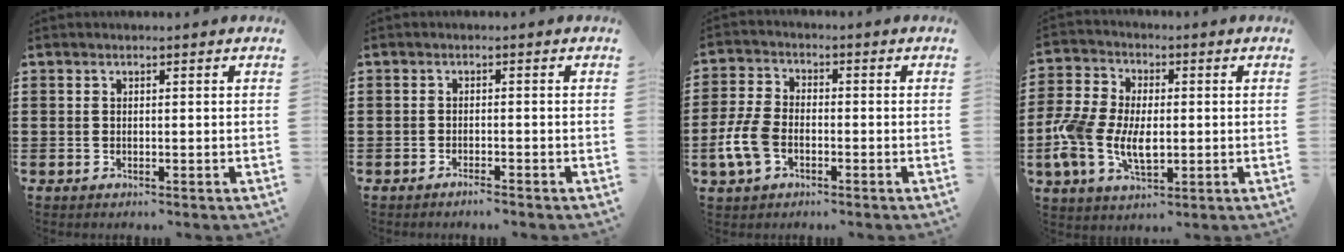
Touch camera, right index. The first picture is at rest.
{"total": 1.2, "force": [-1.1, -0.1, 0.5], "torque": [-0.010, -0.003, -0.019]}
{"total": 6.0, "force": [-2.3, 3.6, 4.2], "torque": [-0.114, -0.003, -0.051]}
{"total": 8.8, "force": [-1.8, 5.3, 6.9], "torque": [-0.171, -0.001, -0.039]}